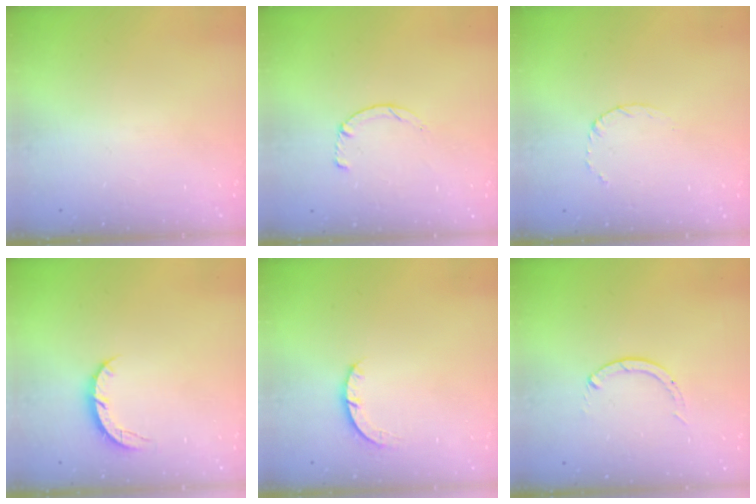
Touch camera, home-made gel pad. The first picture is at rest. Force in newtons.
{"total": 2.5, "press": 2.5, "slide": 0.3}
{"total": 3.1, "press": 3.1, "slide": 0.3}
{"total": 3.9, "press": 3.8, "slide": 0.5}
{"total": 2.9, "press": 2.9, "slide": 0.4}
{"total": 0.0}